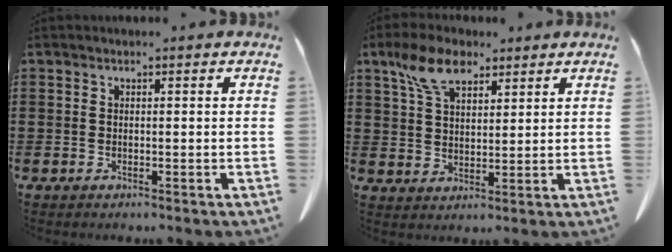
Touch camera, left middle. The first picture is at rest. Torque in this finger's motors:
{"motor_torque": [1.68, 0.46, 0.45, 0.14]}